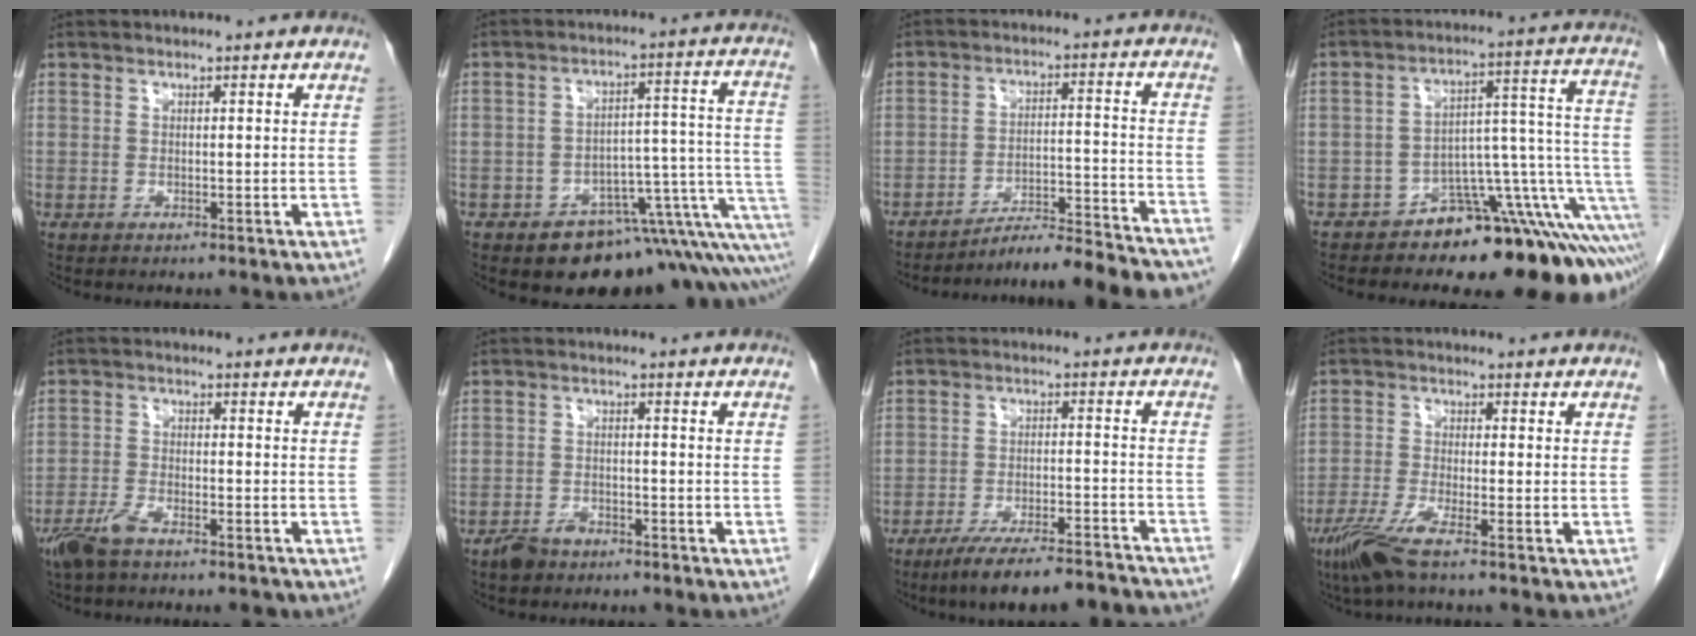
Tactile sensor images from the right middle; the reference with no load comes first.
{"total": 15.2, "force": [-8.4, 6.3, 11.1], "torque": [-0.050, 0.078, -0.100]}
{"total": 15.3, "force": [-14.6, -0.3, 4.6], "torque": [-0.047, 0.002, -0.205]}
{"total": 14.1, "force": [-9.7, 3.5, 9.7], "torque": [-0.038, 0.081, -0.131]}
{"total": 6.5, "force": [-5.2, 1.6, 3.5], "torque": [-0.068, -0.007, -0.091]}
{"total": 3.1, "force": [-2.4, 1.5, 1.2], "torque": [-0.026, 0.001, -0.037]}
{"total": 14.7, "force": [-13.0, 1.1, 6.6], "torque": [-0.094, -0.001, -0.191]}
{"total": 5.5, "force": [-3.6, 0.0, 4.1], "torque": [-0.089, -0.016, -0.076]}